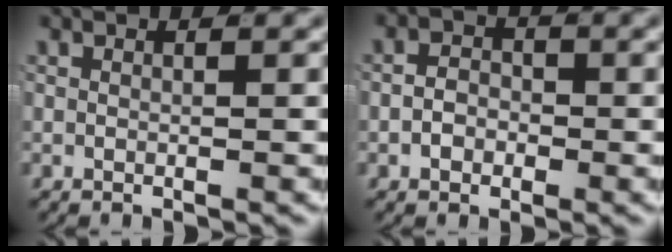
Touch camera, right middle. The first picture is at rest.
{"total": 1.9, "force": [-0.8, 1.5, 0.8], "torque": [0.001, -0.002, -0.018]}